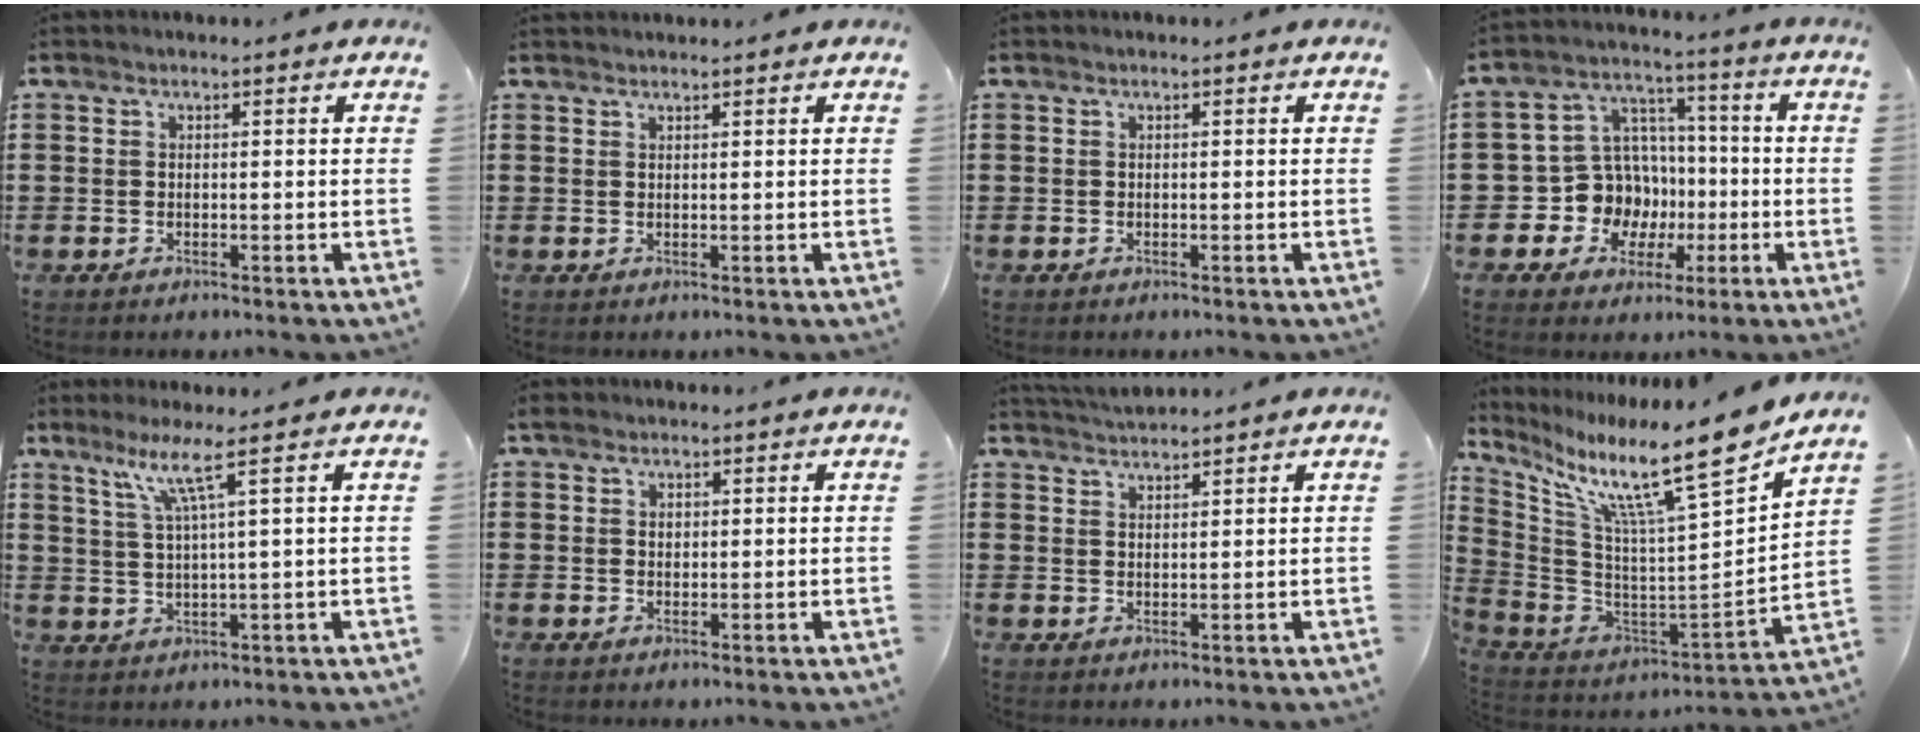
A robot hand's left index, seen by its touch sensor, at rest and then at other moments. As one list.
[{"total": 0.9, "force": [0.9, 0.0, 0.1], "torque": [-0.004, -0.001, 0.019]}, {"total": 0.0}, {"total": 10.3, "force": [-1.3, 9.8, 2.8], "torque": [-0.109, 0.005, -0.014]}, {"total": 6.4, "force": [3.1, -0.5, 5.5], "torque": [-0.116, -0.001, 0.052]}, {"total": 1.5, "force": [0.9, 1.1, 0.5], "torque": [-0.004, 0.004, 0.014]}, {"total": 2.3, "force": [2.3, -0.2, 0.0], "torque": [-0.006, -0.003, 0.044]}, {"total": 12.7, "force": [9.6, 0.2, 8.3], "torque": [-0.169, -0.083, 0.145]}]